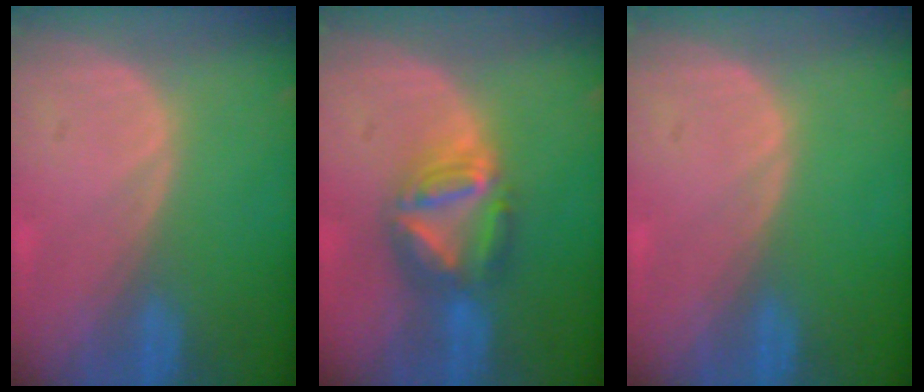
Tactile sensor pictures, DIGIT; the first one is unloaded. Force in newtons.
{"total": 7.4, "press": 6.5, "slide": 3.6}
{"total": 0.0}